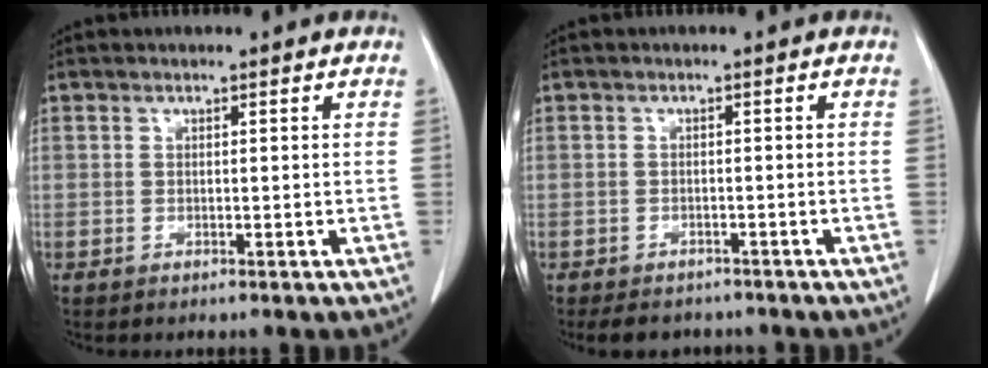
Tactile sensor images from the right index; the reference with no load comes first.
{"total": 5.2, "force": [-4.4, 2.5, 1.1], "torque": [-0.012, 0.002, -0.057]}